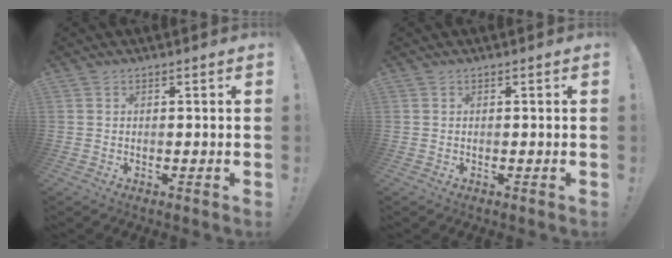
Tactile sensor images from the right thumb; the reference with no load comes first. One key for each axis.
{"total": 0.0}